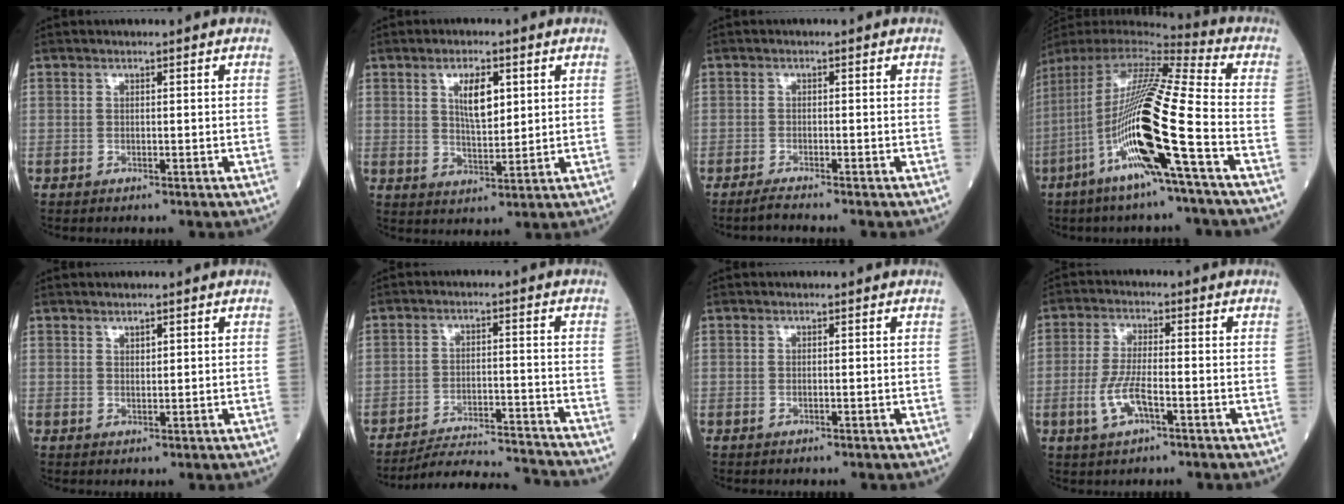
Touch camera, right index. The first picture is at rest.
{"total": 5.5, "force": [2.1, 2.0, 4.7], "torque": [-0.085, -0.001, 0.040]}
{"total": 2.2, "force": [-2.0, -0.5, 0.7], "torque": [-0.021, -0.005, -0.038]}
{"total": 20.4, "force": [-6.5, 0.0, 19.4], "torque": [-0.403, -0.023, -0.134]}
{"total": 1.0, "force": [0.7, 0.4, 0.6], "torque": [-0.008, -0.001, 0.013]}
{"total": 12.5, "force": [-12.3, -0.8, 1.7], "torque": [-0.024, 0.002, -0.188]}
{"total": 0.0}
{"total": 5.8, "force": [-2.2, 1.5, 5.2], "torque": [-0.112, -0.004, -0.041]}